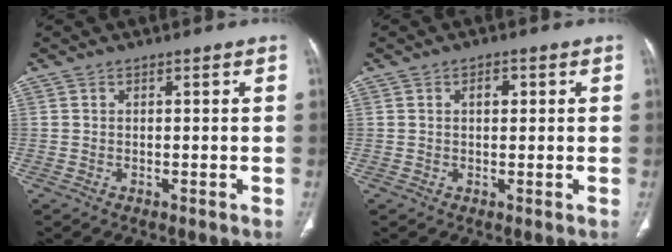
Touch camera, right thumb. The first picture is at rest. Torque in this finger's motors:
{"motor_torque": [0.32, 0.77, 0.41, -0.27, -0.01]}